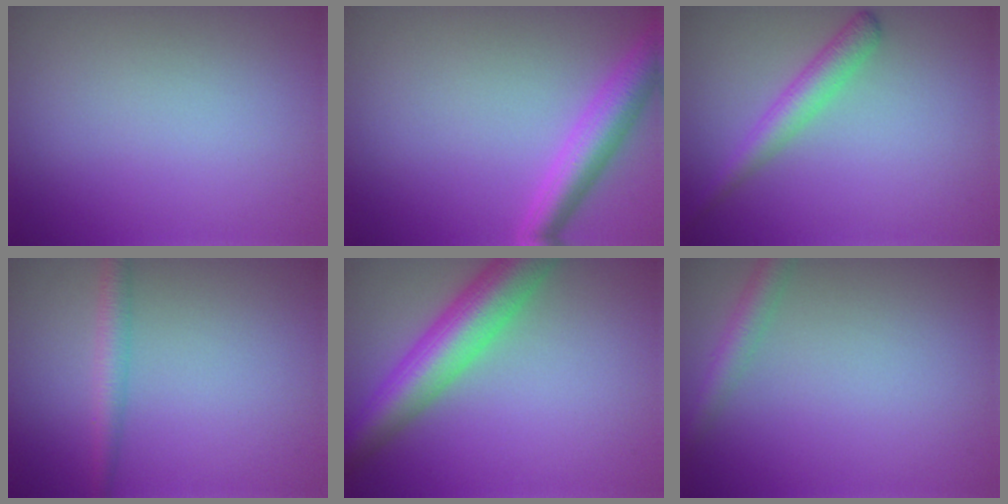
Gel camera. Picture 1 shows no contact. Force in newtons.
{"total": 4.3, "press": 4.3, "slide": 0.3}
{"total": 2.7, "press": 2.7, "slide": 0.1}
{"total": 2.3, "press": 2.3, "slide": 0.1}
{"total": 7.5, "press": 7.5, "slide": 0.2}
{"total": 2.4, "press": 2.4, "slide": 0.2}